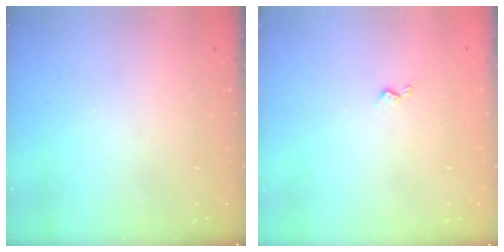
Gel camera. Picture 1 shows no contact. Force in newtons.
{"total": 2.2, "press": 2.1, "slide": 0.5}